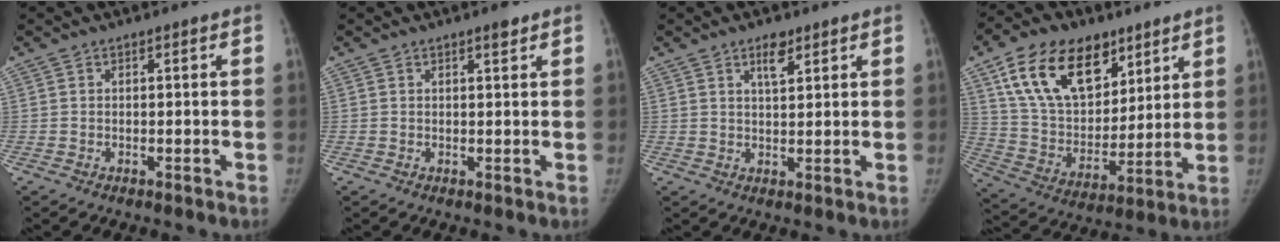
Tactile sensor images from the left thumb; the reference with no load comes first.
{"total": 1.5, "force": [1.1, 0.4, 1.0], "torque": [-0.012, -0.006, 0.016]}
{"total": 3.5, "force": [2.2, 1.4, 2.3], "torque": [-0.027, -0.013, 0.038]}
{"total": 21.7, "force": [11.7, 13.2, 12.6], "torque": [-0.188, -0.032, 0.212]}